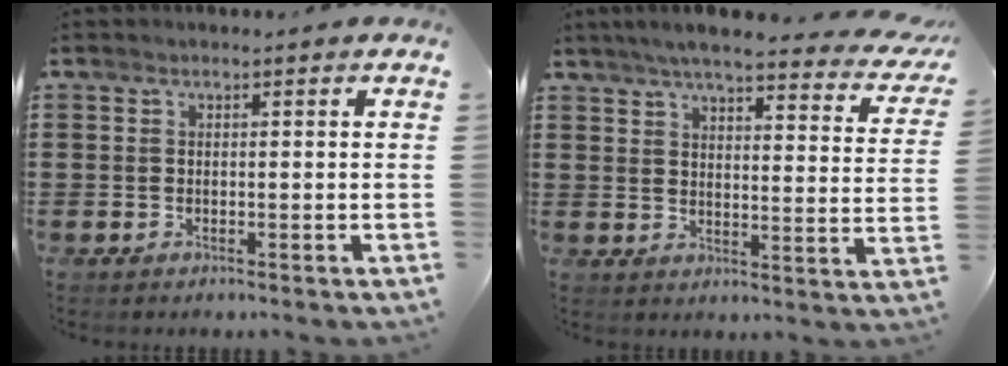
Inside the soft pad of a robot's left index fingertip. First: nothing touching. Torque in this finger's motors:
{"motor_torque": [1.30, -0.84, 0.87, 0.09]}